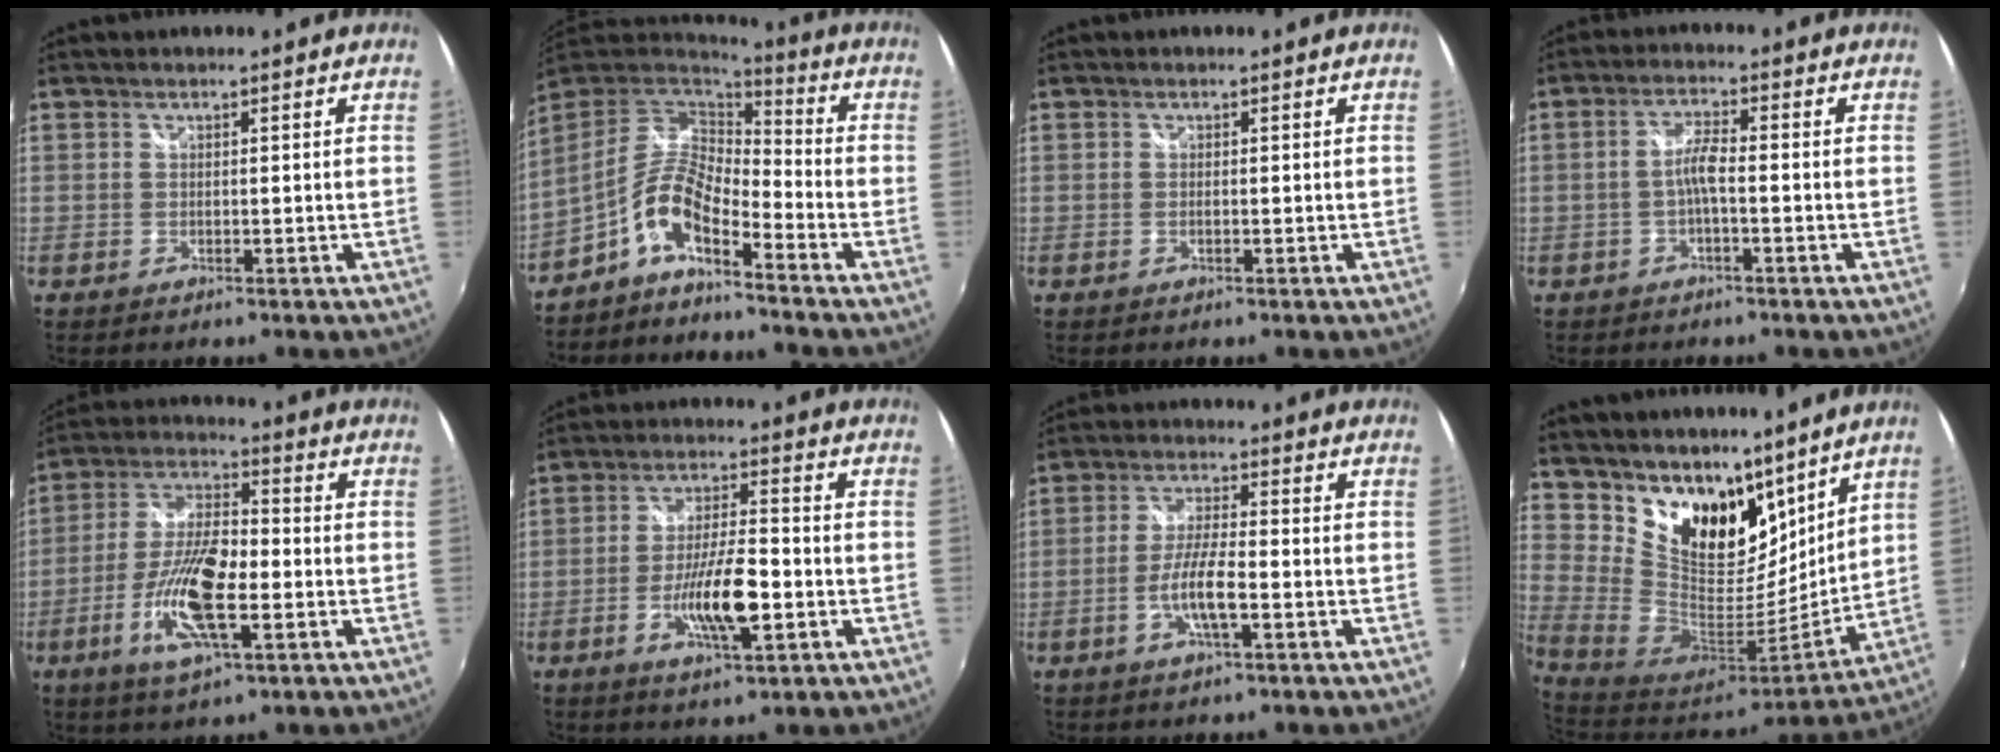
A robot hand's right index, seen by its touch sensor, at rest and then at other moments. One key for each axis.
{"total": 9.2, "fx": -5.8, "fy": 2.7, "fz": 6.5, "tx": -0.140, "ty": 0.018, "tz": -0.121}
{"total": 0.0}
{"total": 3.3, "fx": -1.2, "fy": 0.3, "fz": 3.1, "tx": -0.065, "ty": 0.007, "tz": -0.024}
{"total": 14.4, "fx": -4.6, "fy": 4.7, "fz": 12.8, "tx": -0.267, "ty": -0.008, "tz": -0.088}
{"total": 10.5, "fx": -3.4, "fy": 2.6, "fz": 9.6, "tx": -0.184, "ty": -0.006, "tz": -0.061}
{"total": 6.7, "fx": -2.5, "fy": 1.2, "fz": 6.2, "tx": -0.123, "ty": -0.003, "tz": -0.046}
{"total": 20.1, "fx": 13.5, "fy": 11.7, "fz": 9.3, "tx": -0.213, "ty": -0.003, "tz": 0.251}